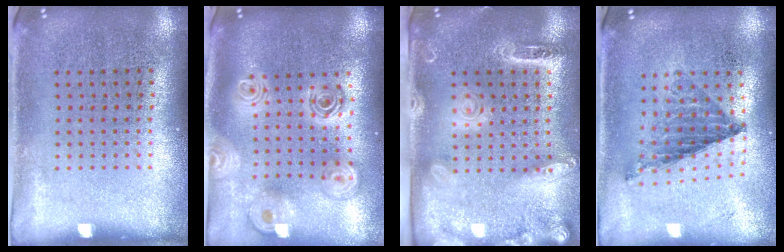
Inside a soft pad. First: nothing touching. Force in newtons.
{"total": 2.4, "press": 1.9, "slide": 1.6}
{"total": 2.5, "press": 2.0, "slide": 1.6}
{"total": 0.8, "press": 0.8, "slide": 0.1}